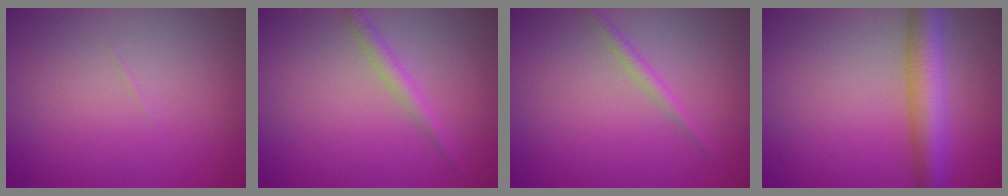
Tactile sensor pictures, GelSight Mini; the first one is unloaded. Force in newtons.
{"total": 1.6, "press": 1.6, "slide": 0.0}
{"total": 1.3, "press": 1.3, "slide": 0.0}
{"total": 6.1, "press": 6.1, "slide": 0.1}